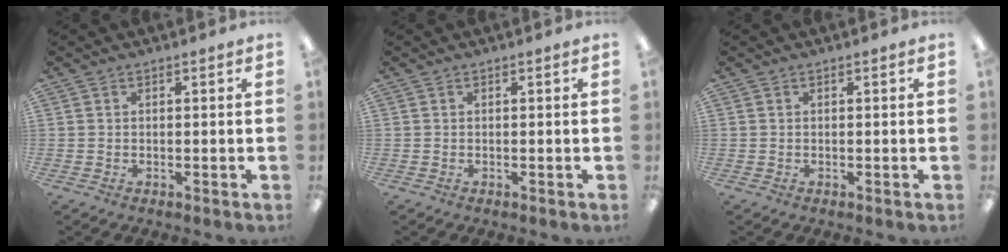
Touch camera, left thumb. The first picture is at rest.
{"total": 0.0}
{"total": 0.0}